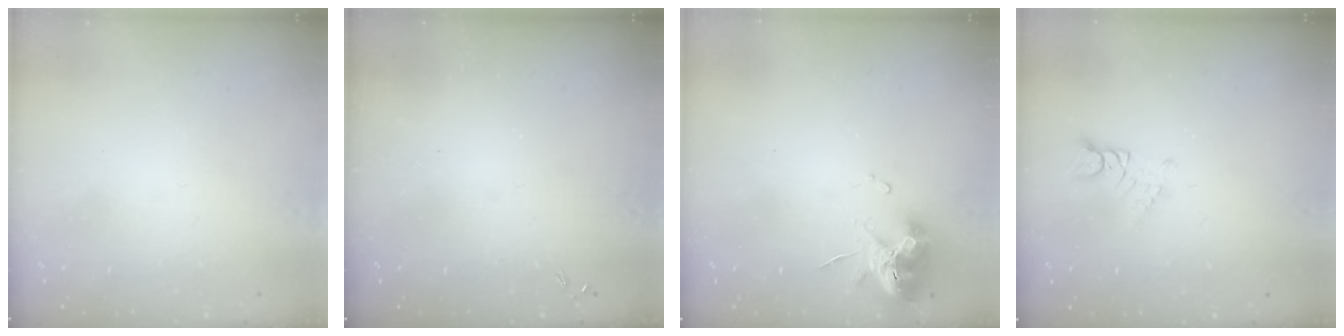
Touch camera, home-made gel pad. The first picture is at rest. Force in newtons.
{"total": 0.0}
{"total": 11.7, "press": 11.6, "slide": 1.3}
{"total": 1.6, "press": 1.6, "slide": 0.2}